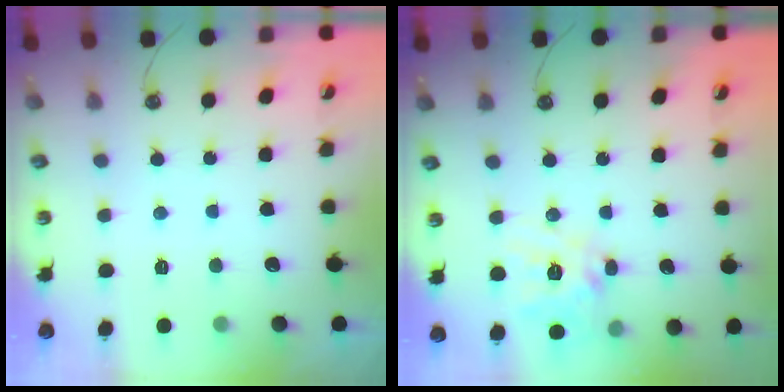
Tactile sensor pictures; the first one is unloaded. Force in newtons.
{"total": 13.7, "press": 13.6, "slide": 1.6}